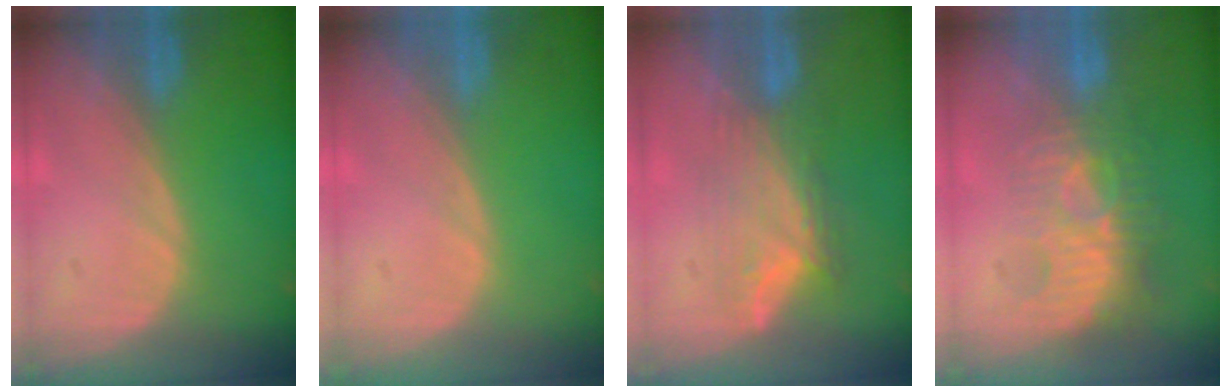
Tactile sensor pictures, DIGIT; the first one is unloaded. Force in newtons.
{"total": 0.0}
{"total": 7.0, "press": 6.5, "slide": 2.6}
{"total": 9.9, "press": 8.6, "slide": 5.0}